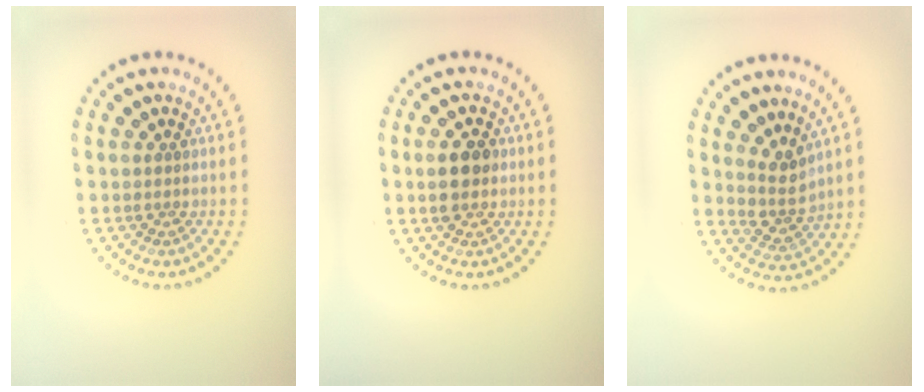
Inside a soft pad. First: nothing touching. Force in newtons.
{"total": 2.8, "press": 2.8, "slide": 0.3}
{"total": 2.8, "press": 2.2, "slide": 1.7}